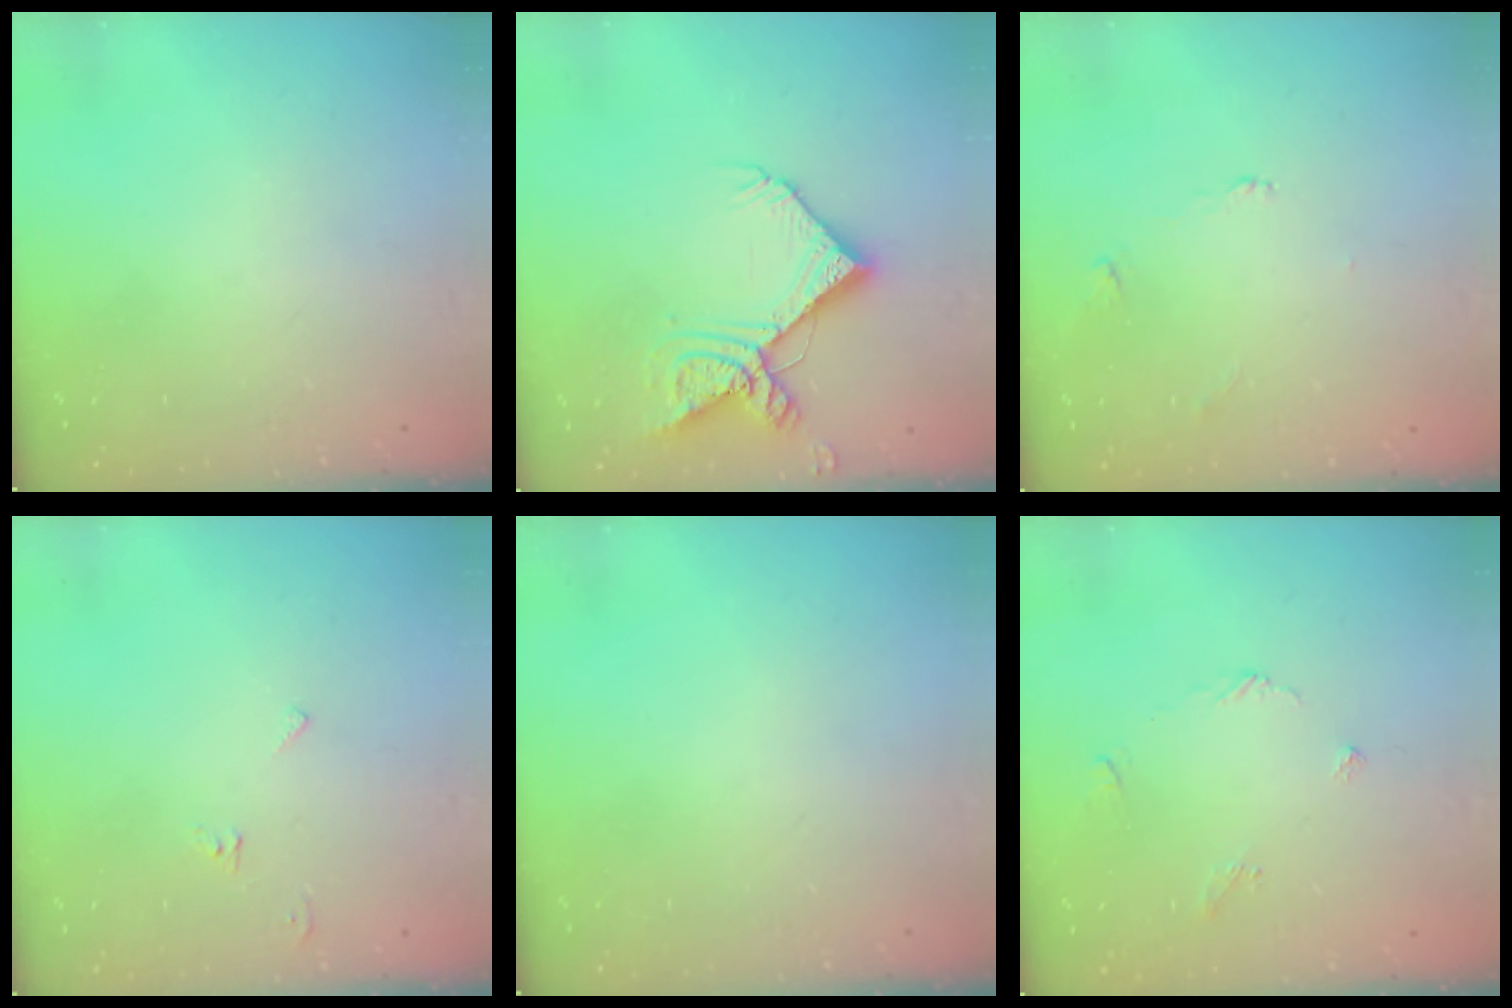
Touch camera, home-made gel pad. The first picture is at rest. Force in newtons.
{"total": 15.0, "press": 15.0, "slide": 1.6}
{"total": 2.2, "press": 2.2, "slide": 0.4}
{"total": 4.1, "press": 4.1, "slide": 0.5}
{"total": 0.0}
{"total": 4.5, "press": 4.5, "slide": 0.5}